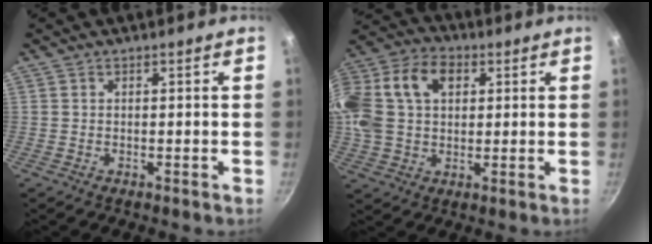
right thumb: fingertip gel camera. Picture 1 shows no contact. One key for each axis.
{"total": 24.7, "fx": 6.4, "fy": 17.7, "fz": 16.0, "tx": -0.370, "ty": 0.048, "tz": 0.102}